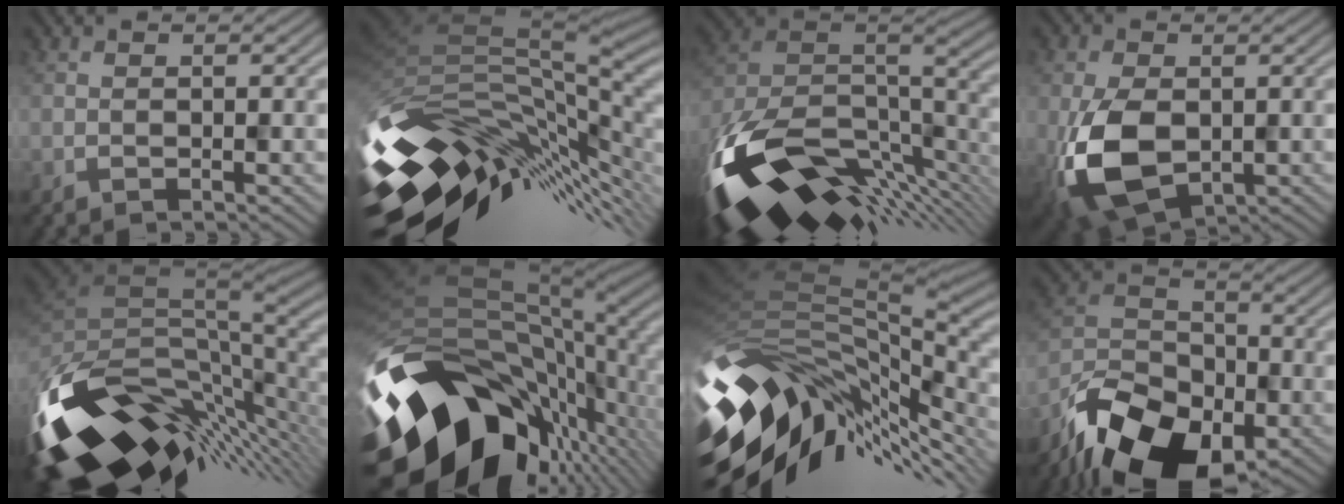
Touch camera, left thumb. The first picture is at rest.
{"total": 13.4, "force": [-2.3, 6.5, 11.5], "torque": [-0.226, -0.028, -0.027]}
{"total": 15.4, "force": [-6.6, 7.3, 11.8], "torque": [-0.279, -0.041, -0.094]}
{"total": 10.1, "force": [-2.6, 6.5, 7.2], "torque": [-0.167, -0.035, -0.037]}
{"total": 14.9, "force": [-4.7, 8.1, 11.7], "torque": [-0.253, -0.039, -0.068]}
{"total": 17.5, "force": [-5.9, 11.7, 11.6], "torque": [-0.246, -0.043, -0.081]}
{"total": 12.6, "force": [-3.9, 7.9, 9.0], "torque": [-0.178, -0.022, -0.065]}
{"total": 15.4, "force": [-10.9, 8.0, 7.3], "torque": [-0.170, -0.051, -0.179]}